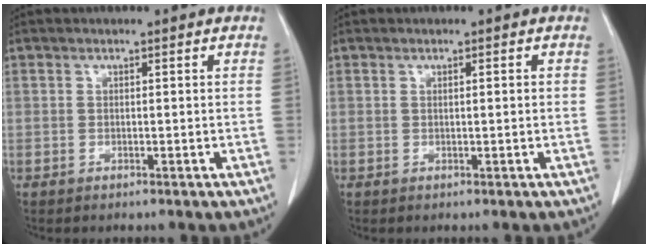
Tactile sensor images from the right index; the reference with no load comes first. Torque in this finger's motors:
{"motor_torque": [-0.13, 0.08, -0.03, -0.01]}